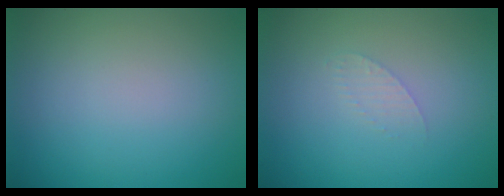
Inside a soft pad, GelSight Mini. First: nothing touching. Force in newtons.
{"total": 1.0, "press": 1.0, "slide": 0.1}